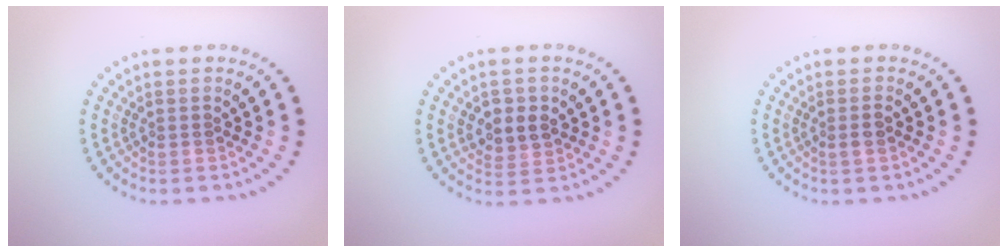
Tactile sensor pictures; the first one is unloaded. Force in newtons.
{"total": 2.8, "press": 2.7, "slide": 0.7}
{"total": 1.0, "press": 0.9, "slide": 0.4}